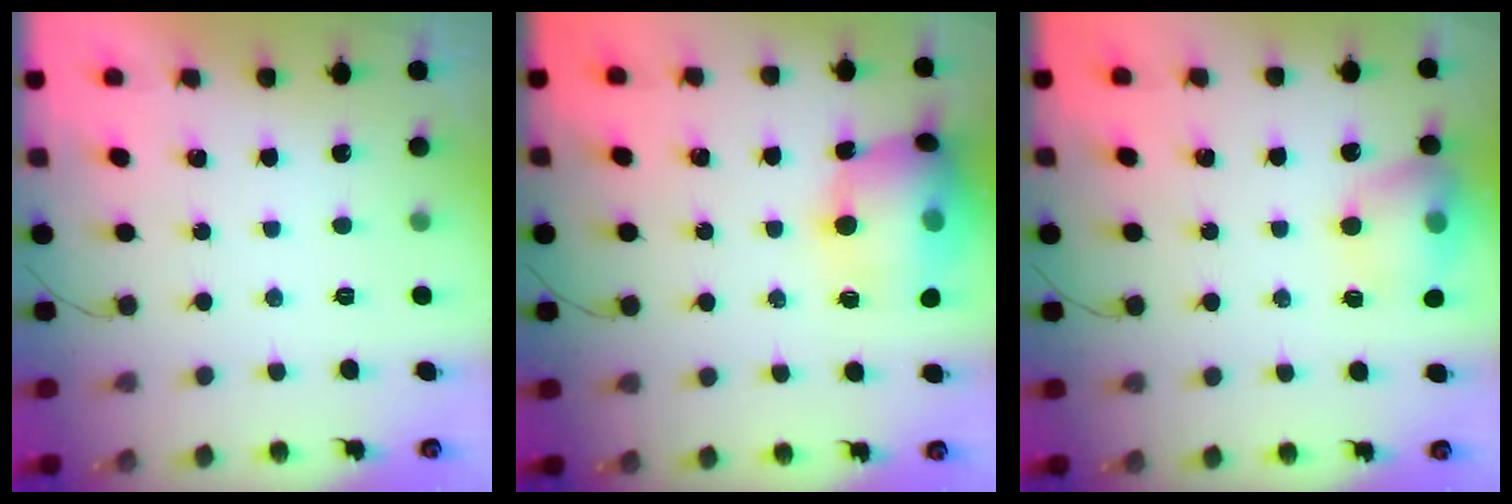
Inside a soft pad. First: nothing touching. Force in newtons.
{"total": 16.9, "press": 16.6, "slide": 3.2}
{"total": 13.1, "press": 13.0, "slide": 1.7}